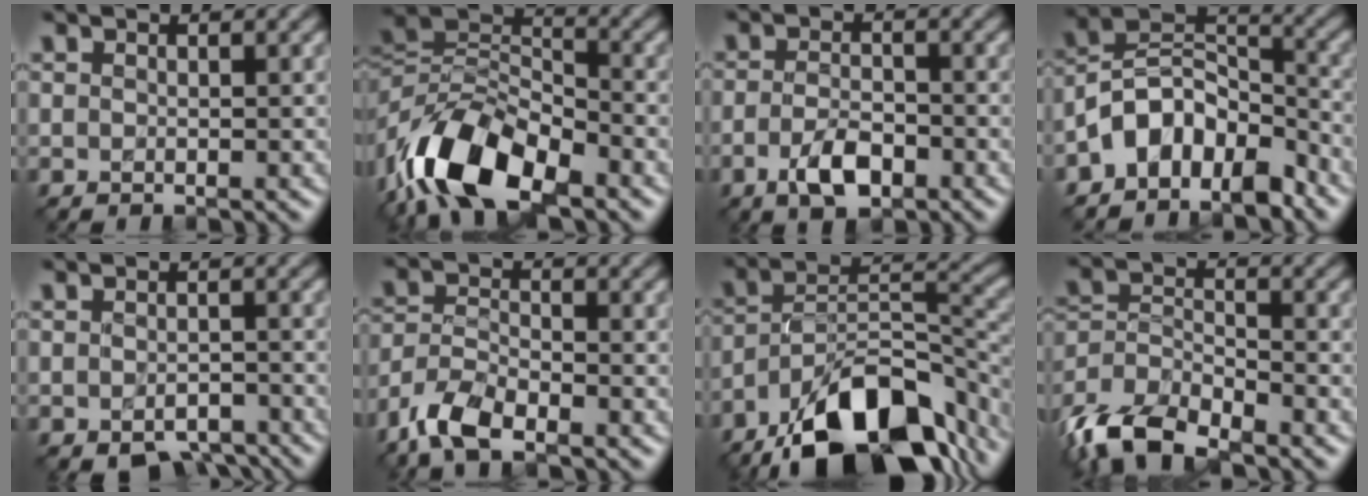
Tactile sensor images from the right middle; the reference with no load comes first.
{"total": 11.6, "force": [-6.4, 5.9, 7.6], "torque": [-0.142, 0.003, -0.131]}
{"total": 3.3, "force": [-1.7, 1.5, 2.5], "torque": [-0.050, -0.002, -0.034]}
{"total": 7.0, "force": [-4.6, 3.9, 3.7], "torque": [-0.042, 0.011, -0.096]}
{"total": 4.1, "force": [-2.8, 2.1, 2.1], "torque": [-0.026, -0.014, -0.038]}
{"total": 5.5, "force": [-4.0, 2.1, 3.2], "torque": [-0.063, -0.002, -0.088]}
{"total": 14.5, "force": [-9.8, 5.9, 8.9], "torque": [-0.143, 0.009, -0.173]}
{"total": 8.3, "force": [-6.1, 3.4, 4.4], "torque": [-0.087, -0.003, -0.131]}